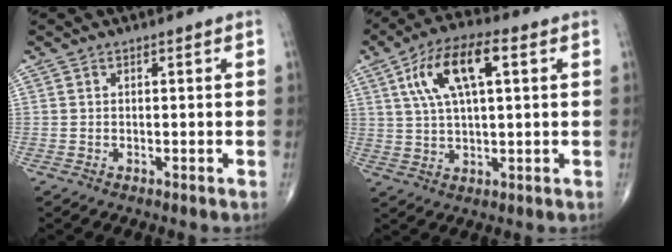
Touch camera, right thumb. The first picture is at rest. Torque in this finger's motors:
{"motor_torque": [-0.23, 0.63, 0.50, 0.19, 0.33]}